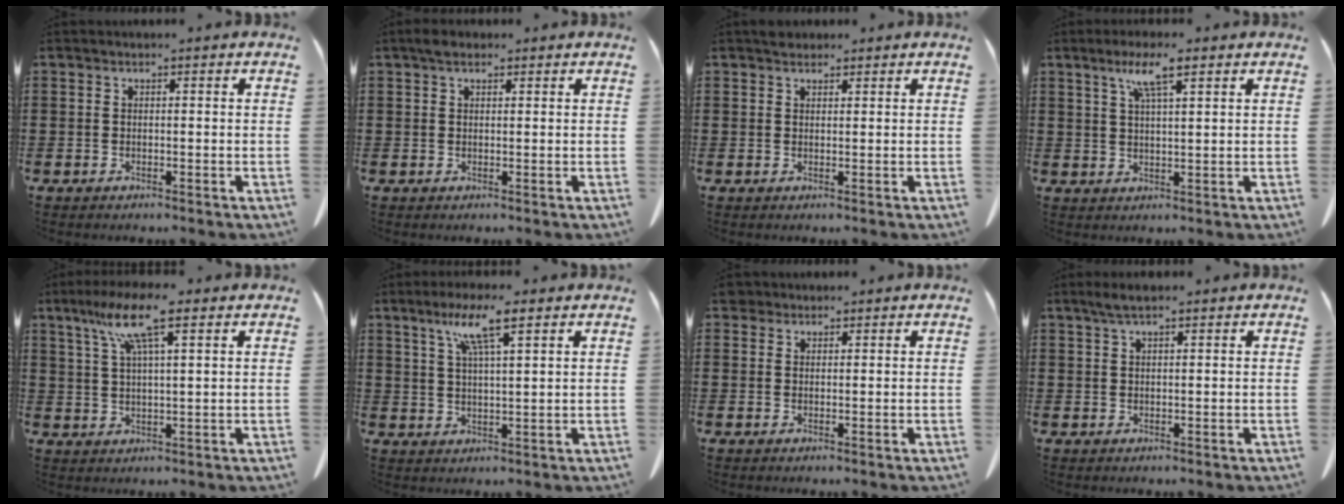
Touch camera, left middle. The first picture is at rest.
{"total": 1.9, "force": [1.2, 1.0, 1.0], "torque": [-0.015, 0.004, 0.021]}
{"total": 1.6, "force": [1.3, 0.8, 0.2], "torque": [0.001, 0.000, 0.025]}
{"total": 5.7, "force": [3.4, 0.8, 4.6], "torque": [-0.098, 0.008, 0.056]}
{"total": 9.2, "force": [5.2, 1.2, 7.4], "torque": [-0.155, 0.003, 0.089]}
{"total": 7.1, "force": [4.2, 0.6, 5.6], "torque": [-0.121, 0.007, 0.070]}
{"total": 2.2, "force": [1.8, 1.2, 0.5], "torque": [-0.017, 0.009, 0.035]}
{"total": 2.2, "force": [1.4, 0.4, 1.6], "torque": [-0.033, 0.003, 0.025]}